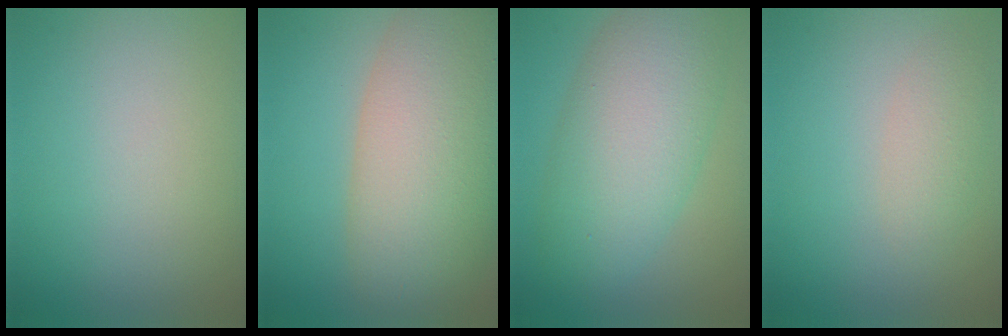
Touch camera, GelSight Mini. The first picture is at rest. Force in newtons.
{"total": 11.3, "press": 11.3, "slide": 0.7}
{"total": 8.1, "press": 8.1, "slide": 0.3}
{"total": 2.0, "press": 2.0, "slide": 0.1}